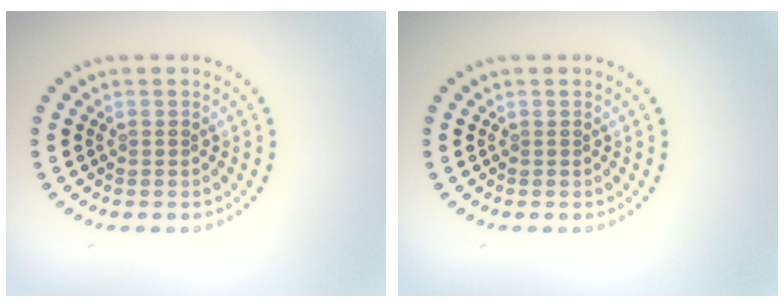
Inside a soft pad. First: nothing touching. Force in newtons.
{"total": 0.0}